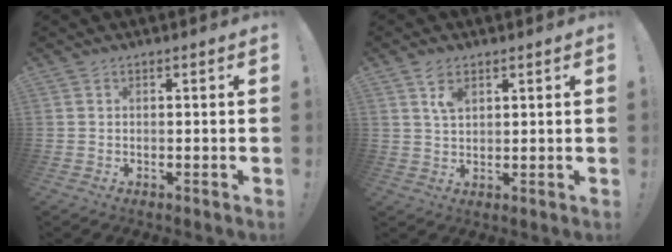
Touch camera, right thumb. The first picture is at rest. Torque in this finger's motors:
{"motor_torque": [0.14, 0.68, 0.18, -0.07, 0.00]}